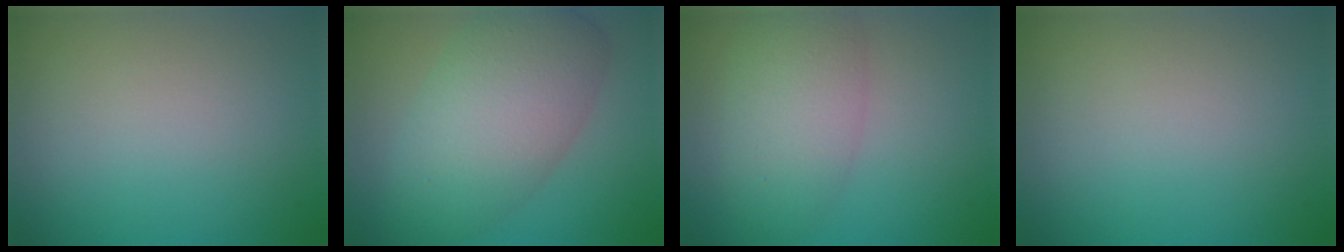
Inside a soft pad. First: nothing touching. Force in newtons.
{"total": 8.4, "press": 8.3, "slide": 0.4}
{"total": 5.3, "press": 5.3, "slide": 0.1}
{"total": 0.0}